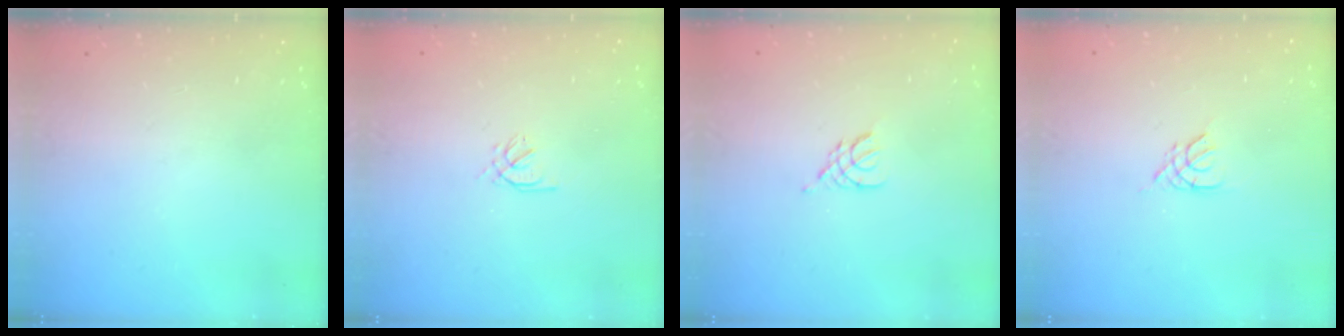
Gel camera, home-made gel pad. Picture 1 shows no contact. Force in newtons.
{"total": 0.9, "press": 0.8, "slide": 0.4}
{"total": 2.9, "press": 2.8, "slide": 0.6}
{"total": 2.7, "press": 2.7, "slide": 0.5}